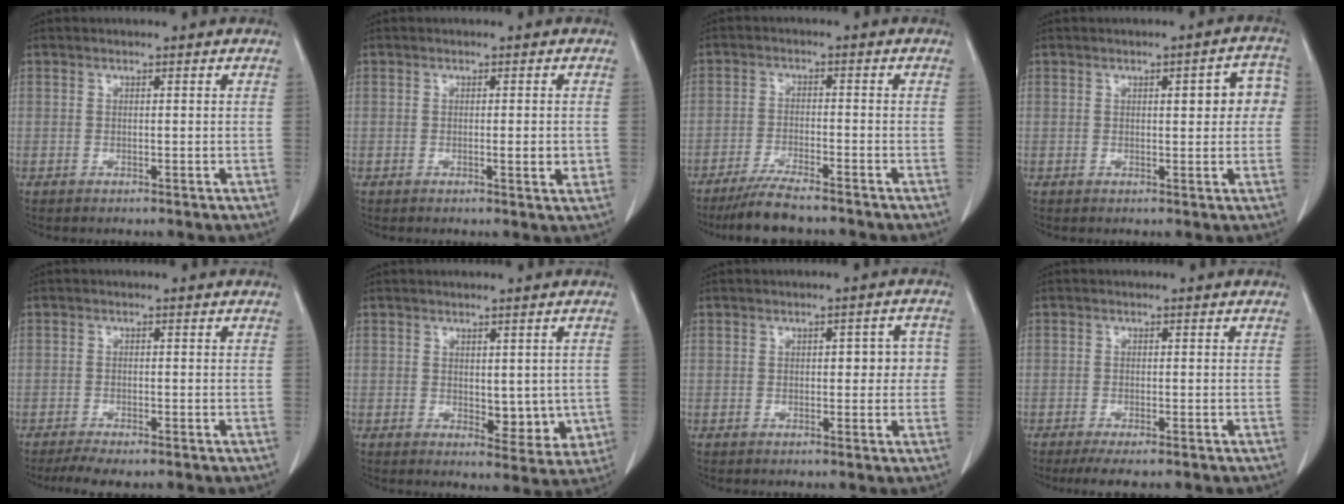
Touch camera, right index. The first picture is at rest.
{"total": 2.5, "force": [-0.3, 0.4, 2.4], "torque": [-0.033, -0.003, -0.003]}
{"total": 7.2, "force": [-6.2, 0.4, 3.6], "torque": [-0.065, -0.021, -0.107]}
{"total": 5.5, "force": [1.0, 1.8, 5.1], "torque": [-0.054, 0.018, 0.008]}
{"total": 4.2, "force": [-3.3, 0.8, 2.4], "torque": [-0.040, -0.010, -0.051]}
{"total": 6.0, "force": [-0.2, 3.2, 5.0], "torque": [-0.045, -0.011, 0.008]}
{"total": 4.2, "force": [0.2, 2.2, 3.6], "torque": [-0.034, 0.023, 0.003]}
{"total": 5.6, "force": [-4.5, 0.8, 3.2], "torque": [-0.040, -0.011, -0.067]}